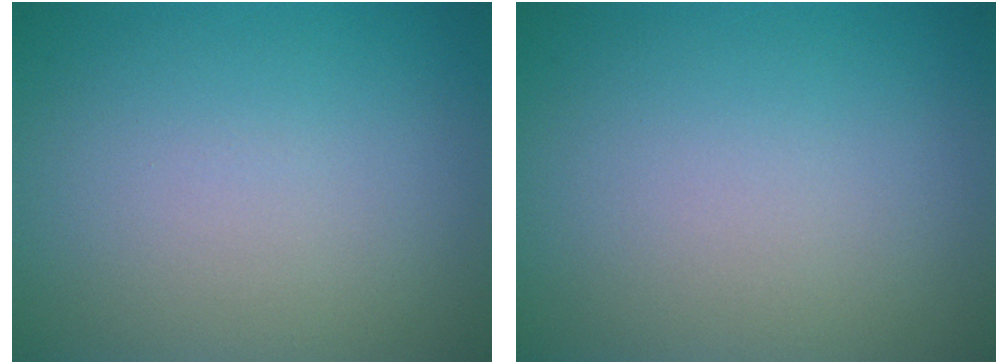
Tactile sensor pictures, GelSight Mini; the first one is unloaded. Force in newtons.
{"total": 0.0}